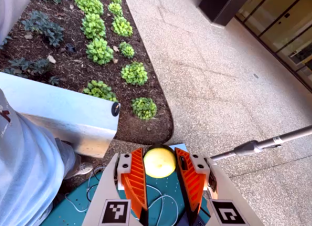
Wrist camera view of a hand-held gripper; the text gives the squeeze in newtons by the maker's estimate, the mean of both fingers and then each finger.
{"total": 10.6, "left": 11.7, "right": 9.6}